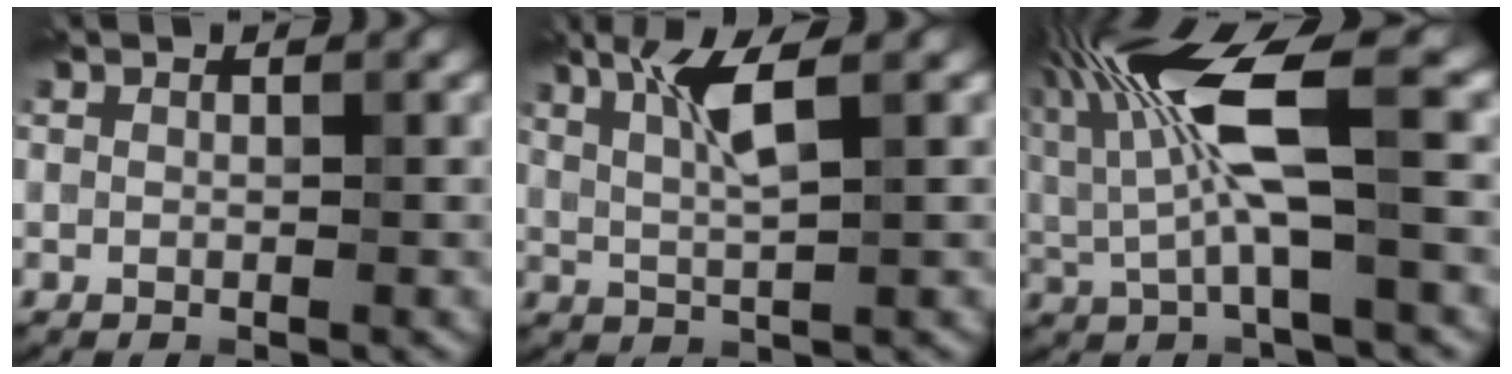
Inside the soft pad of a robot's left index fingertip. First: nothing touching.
{"total": 4.1, "force": [1.7, 0.5, 3.6], "torque": [-0.072, 0.001, 0.036]}
{"total": 9.9, "force": [1.8, 2.5, 9.4], "torque": [-0.187, 0.010, 0.028]}